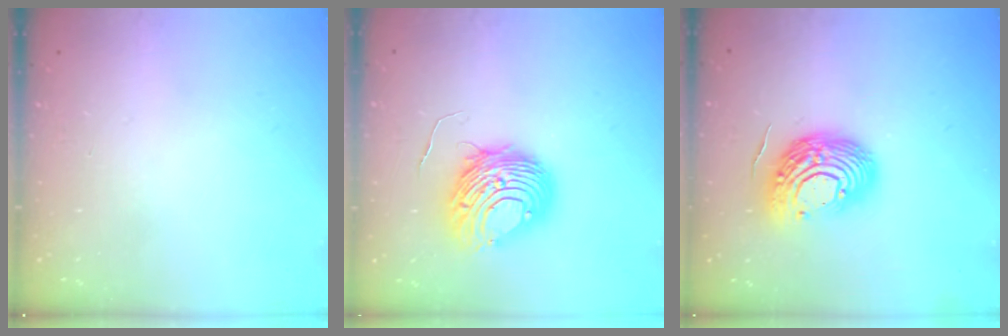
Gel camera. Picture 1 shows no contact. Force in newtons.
{"total": 10.3, "press": 10.3, "slide": 1.0}
{"total": 13.9, "press": 13.8, "slide": 1.6}